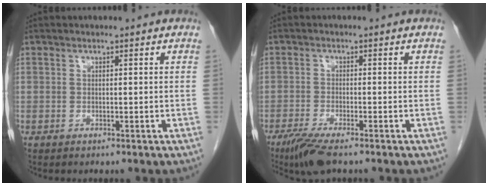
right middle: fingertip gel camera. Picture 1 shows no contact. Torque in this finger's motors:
{"motor_torque": [0.60, -0.41, 0.07, 0.05]}